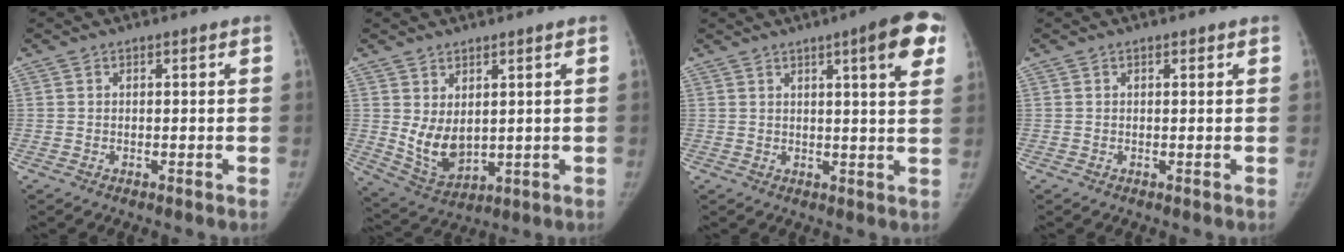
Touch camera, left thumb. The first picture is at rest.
{"total": 7.8, "force": [1.4, 4.8, 5.9], "torque": [-0.090, -0.023, 0.050]}
{"total": 9.6, "force": [4.5, 1.4, 8.3], "torque": [-0.095, -0.013, 0.052]}
{"total": 0.7, "force": [0.4, 0.3, 0.5], "torque": [-0.007, -0.001, 0.005]}